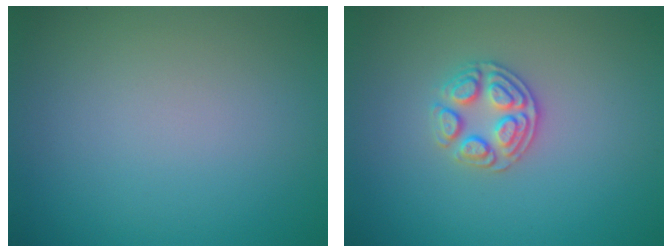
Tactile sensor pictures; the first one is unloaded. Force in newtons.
{"total": 2.7, "press": 2.6, "slide": 0.8}